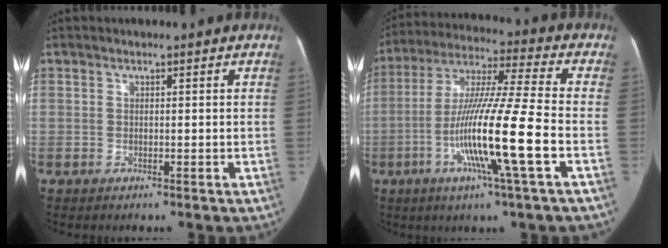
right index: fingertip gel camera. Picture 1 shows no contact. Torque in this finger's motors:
{"motor_torque": [1.86, -0.27, 1.05, 0.21]}